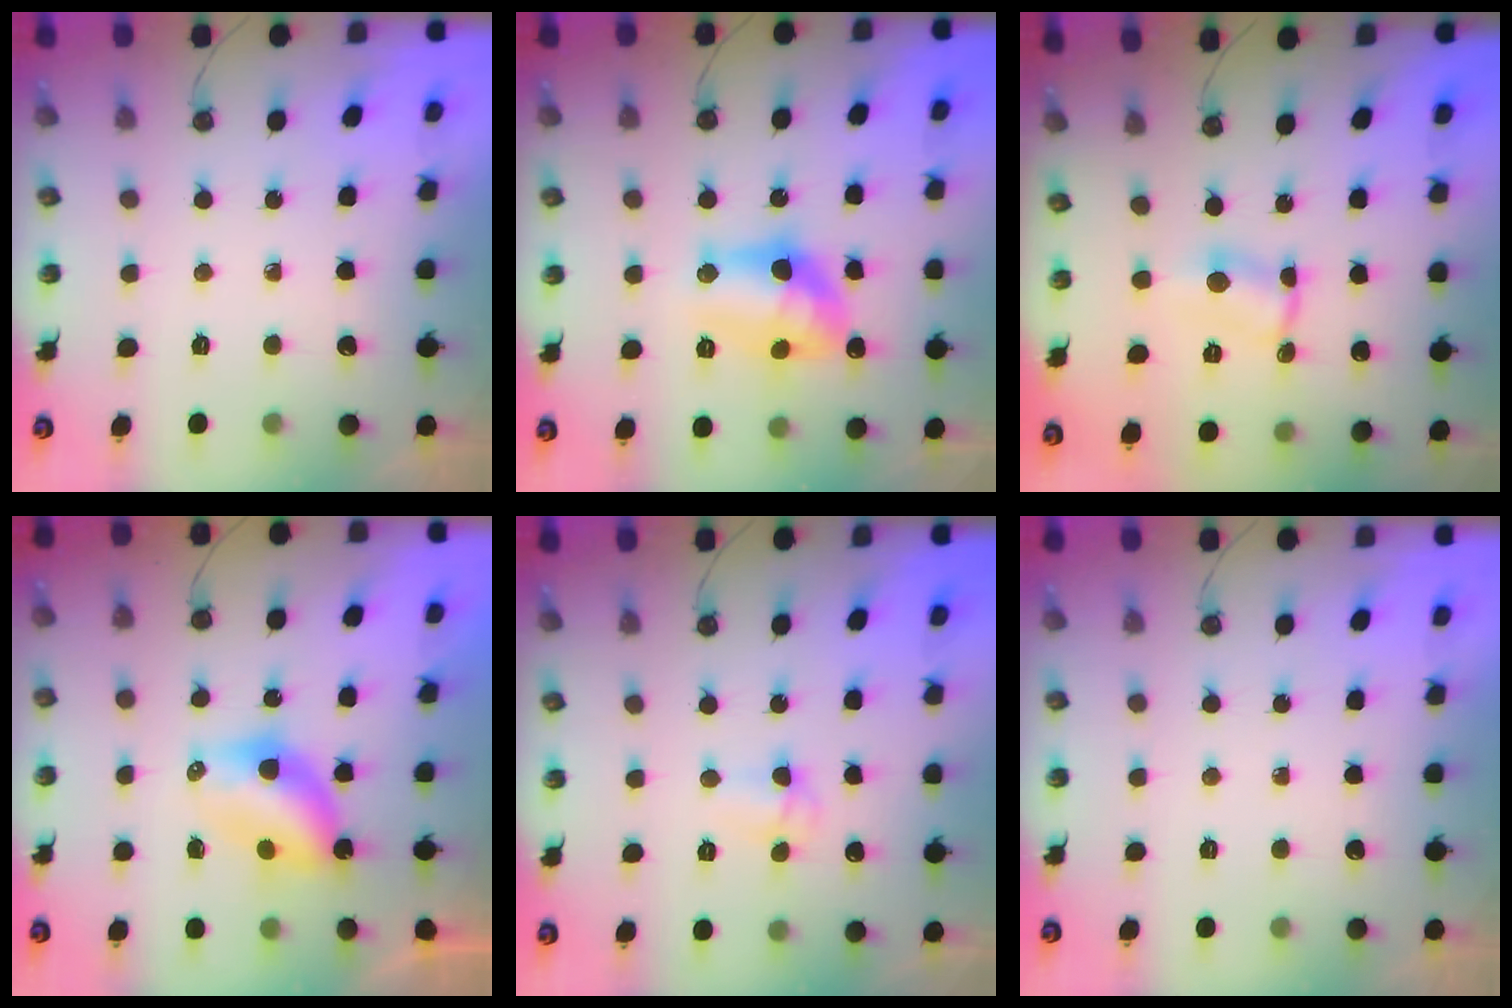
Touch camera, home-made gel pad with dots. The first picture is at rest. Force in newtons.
{"total": 13.5, "press": 13.4, "slide": 0.8}
{"total": 1.2, "press": 1.1, "slide": 0.6}
{"total": 6.8, "press": 6.8, "slide": 0.2}
{"total": 4.8, "press": 3.4, "slide": 3.5}
{"total": 0.0}